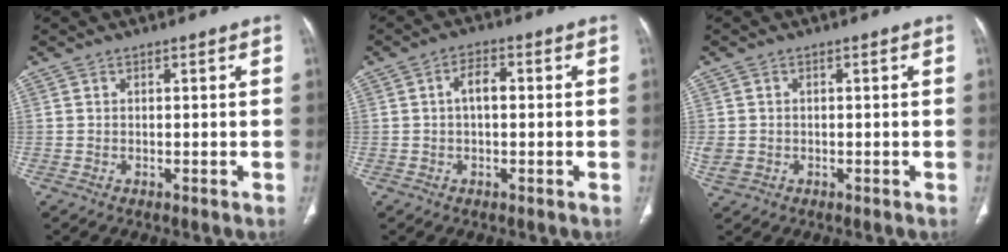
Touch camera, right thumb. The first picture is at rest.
{"total": 3.7, "force": [0.2, 1.9, 3.1], "torque": [-0.051, 0.010, -0.001]}
{"total": 3.0, "force": [-0.5, 2.6, 1.5], "torque": [-0.037, 0.002, -0.002]}